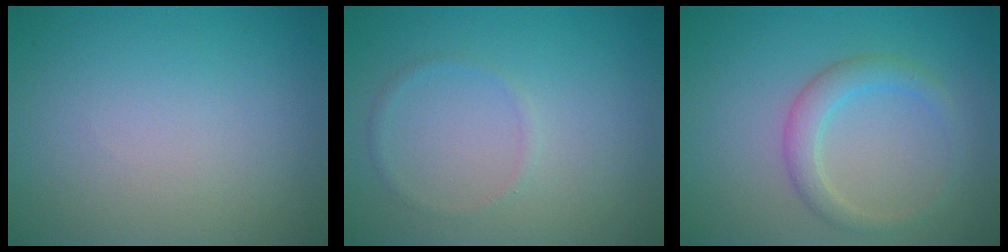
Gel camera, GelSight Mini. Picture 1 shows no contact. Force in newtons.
{"total": 0.8, "press": 0.8, "slide": 0.1}
{"total": 2.7, "press": 2.6, "slide": 0.2}